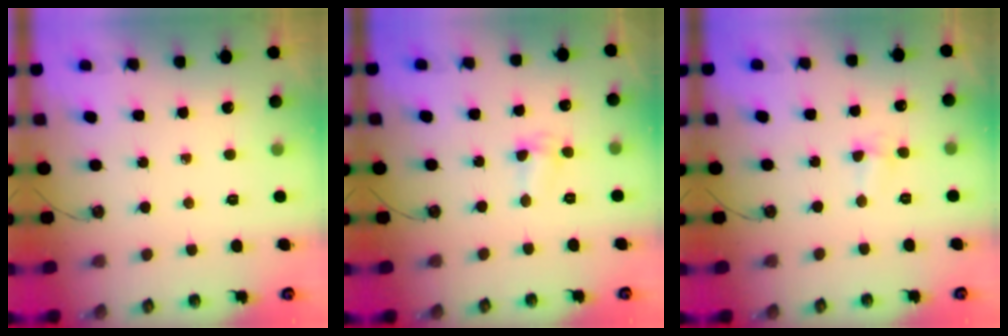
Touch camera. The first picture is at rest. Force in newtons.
{"total": 2.2, "press": 2.2, "slide": 0.5}
{"total": 4.5, "press": 3.2, "slide": 3.2}